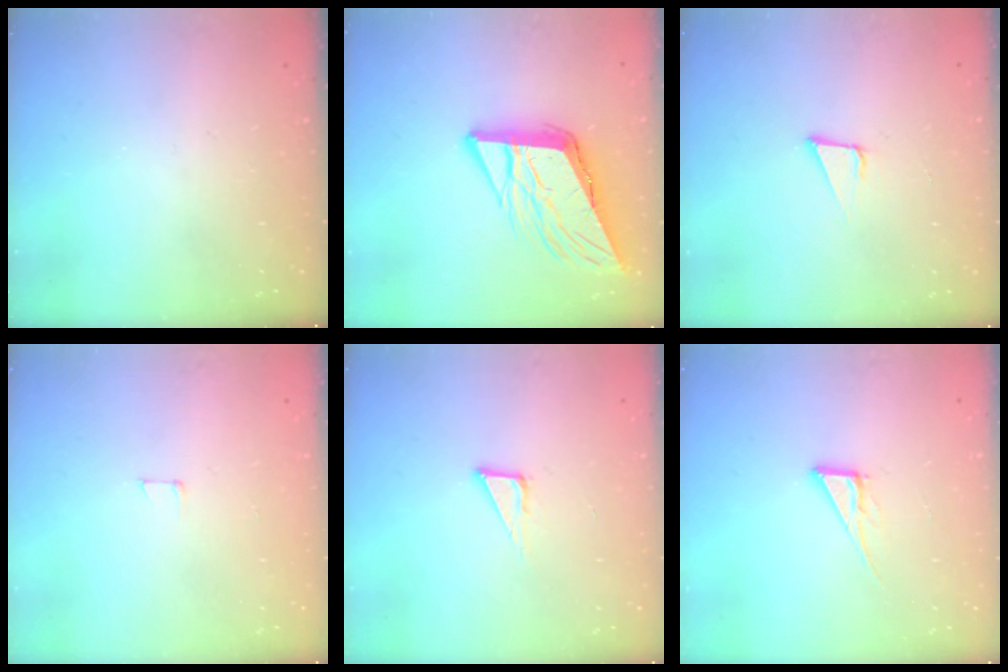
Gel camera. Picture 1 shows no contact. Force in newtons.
{"total": 11.0, "press": 10.7, "slide": 2.3}
{"total": 3.7, "press": 3.1, "slide": 2.1}
{"total": 2.9, "press": 2.9, "slide": 0.2}
{"total": 6.4, "press": 6.4, "slide": 0.4}
{"total": 6.8, "press": 6.8, "slide": 0.2}